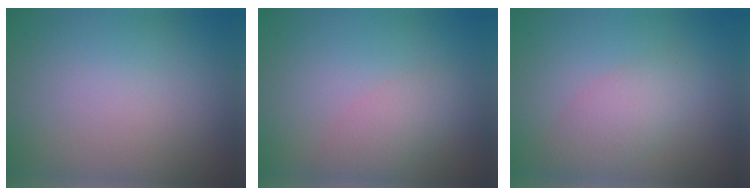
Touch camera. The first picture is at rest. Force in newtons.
{"total": 2.7, "press": 2.7, "slide": 0.1}
{"total": 3.4, "press": 3.4, "slide": 0.3}